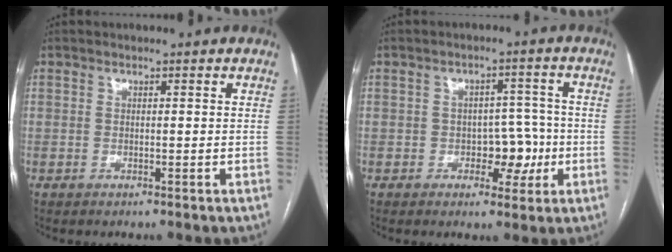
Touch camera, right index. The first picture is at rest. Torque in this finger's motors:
{"motor_torque": [0.13, 0.07, 0.04, 0.02]}